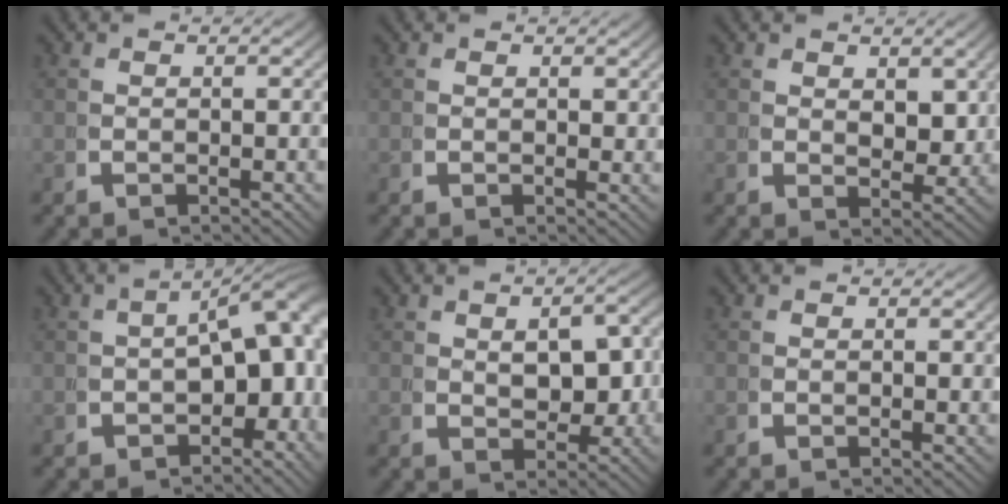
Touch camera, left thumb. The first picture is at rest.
{"total": 0.6, "force": [0.5, 0.3, 0.2], "torque": [-0.005, -0.007, 0.009]}
{"total": 2.2, "force": [1.7, 1.1, 1.0], "torque": [-0.012, -0.016, 0.035]}
{"total": 7.1, "force": [-1.0, 4.1, 5.8], "torque": [-0.072, -0.015, -0.005]}
{"total": 3.4, "force": [0.5, 2.3, 2.5], "torque": [-0.038, -0.018, 0.025]}
{"total": 0.0}